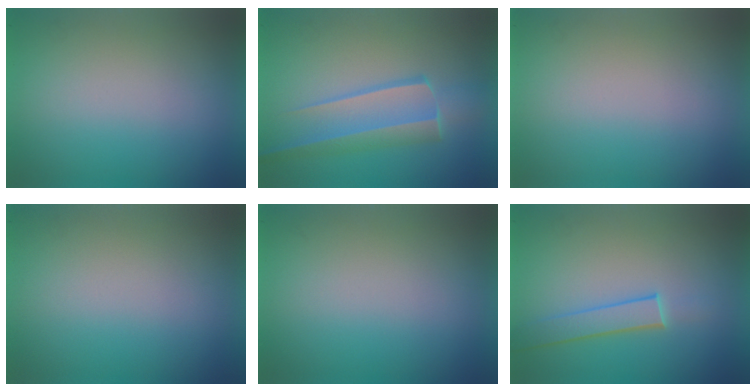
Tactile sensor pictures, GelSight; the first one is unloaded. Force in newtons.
{"total": 3.1}
{"total": 0.0}
{"total": 0.0}
{"total": 0.0}
{"total": 1.9}